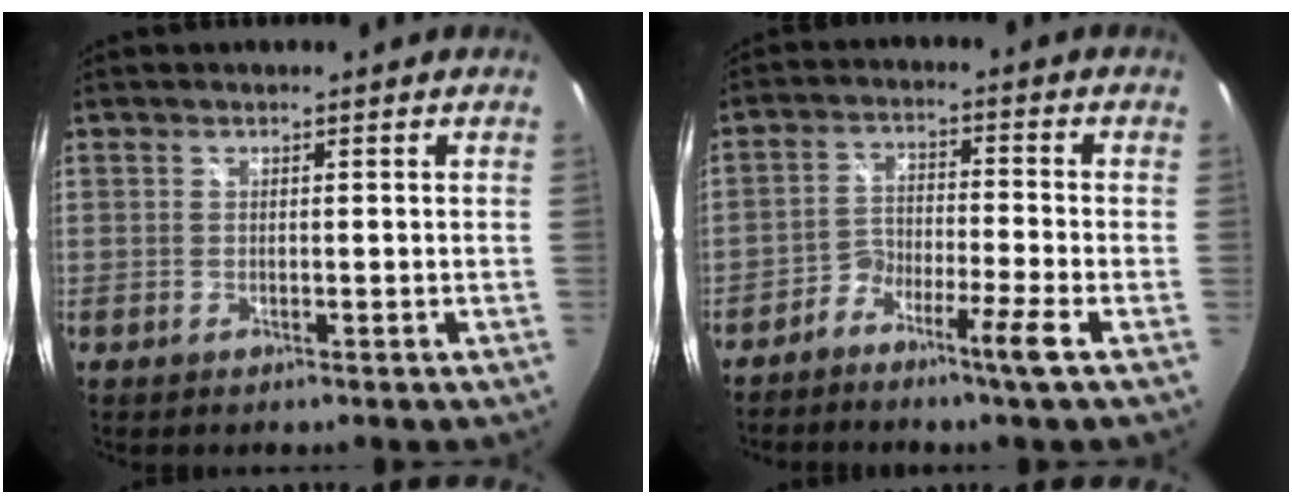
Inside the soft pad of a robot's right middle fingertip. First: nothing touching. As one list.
[{"total": 5.2, "force": [-3.7, -0.5, 3.7], "torque": [-0.093, 0.004, -0.079]}]